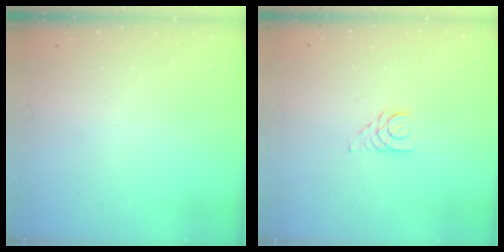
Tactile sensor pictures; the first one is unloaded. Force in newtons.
{"total": 2.9, "press": 2.9, "slide": 0.3}